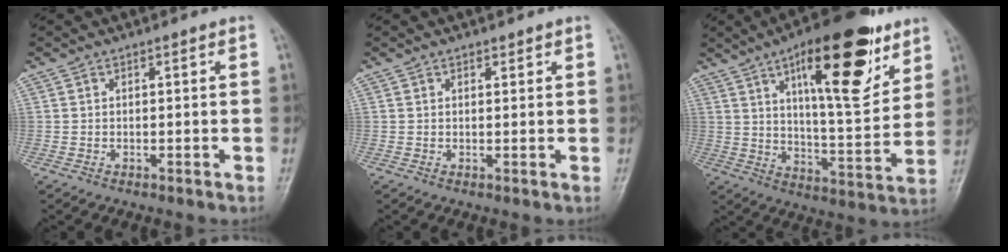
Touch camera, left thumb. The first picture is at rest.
{"total": 1.0, "force": [0.8, 0.5, 0.3], "torque": [0.003, -0.004, 0.008]}
{"total": 21.6, "force": [11.0, 7.3, 17.0], "torque": [-0.218, -0.046, 0.169]}